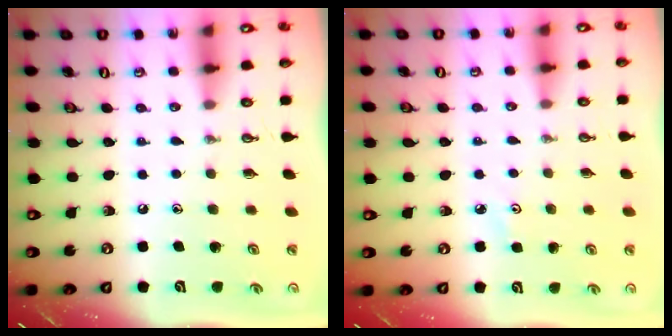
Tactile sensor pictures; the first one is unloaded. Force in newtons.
{"total": 2.8, "press": 2.8, "slide": 0.4}